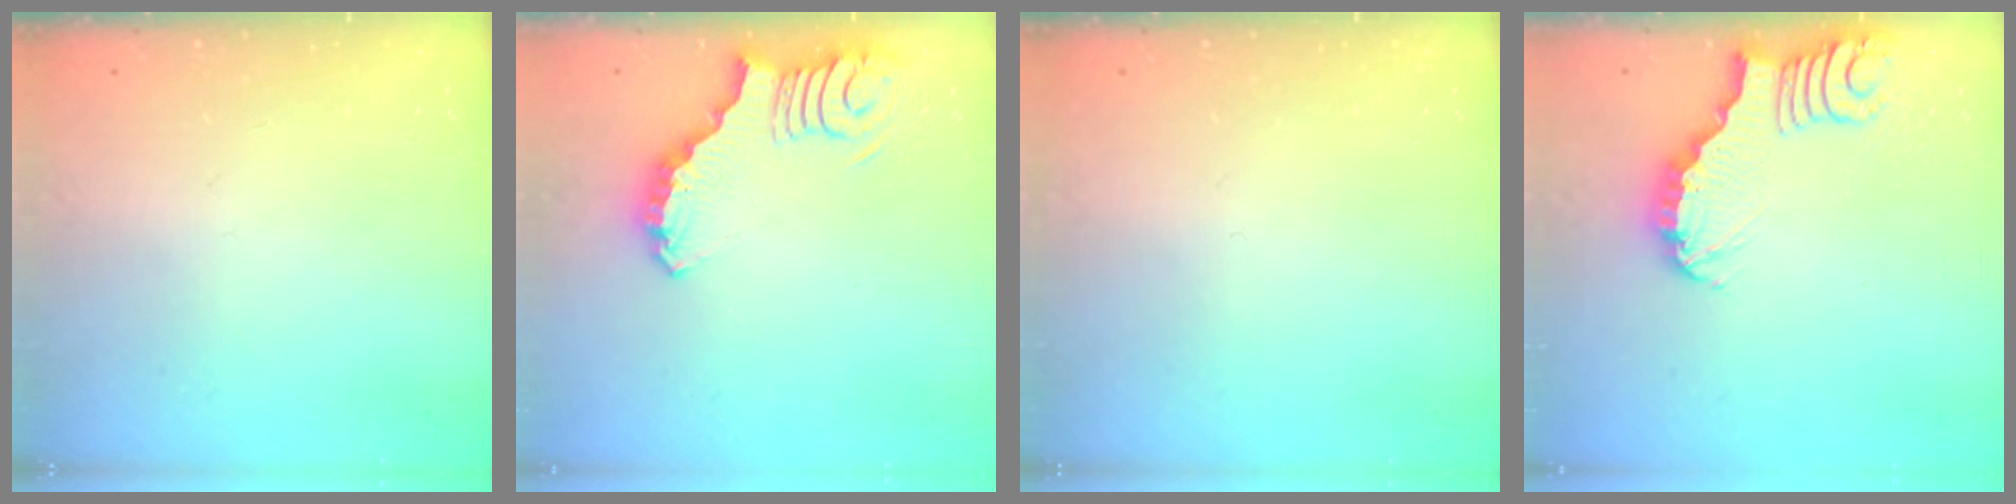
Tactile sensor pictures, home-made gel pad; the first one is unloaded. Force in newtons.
{"total": 3.6, "press": 3.5, "slide": 0.7}
{"total": 0.0}
{"total": 3.2, "press": 3.2, "slide": 0.2}